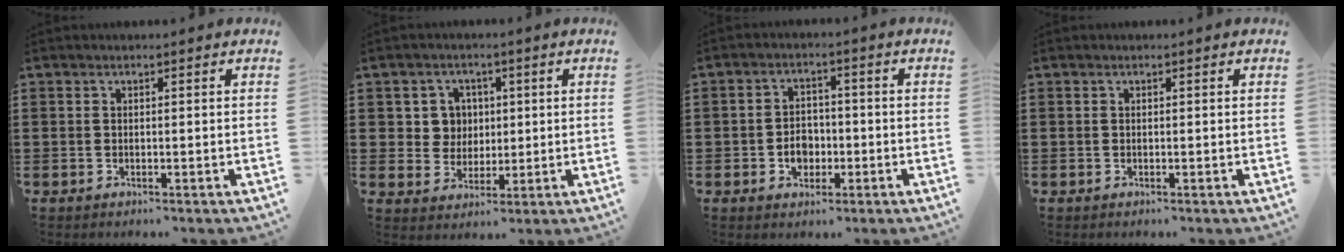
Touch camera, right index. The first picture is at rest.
{"total": 5.1, "force": [1.1, 4.7, 1.4], "torque": [-0.051, 0.016, 0.019]}
{"total": 3.9, "force": [-1.1, 3.0, 2.1], "torque": [-0.038, 0.002, -0.024]}
{"total": 0.0}